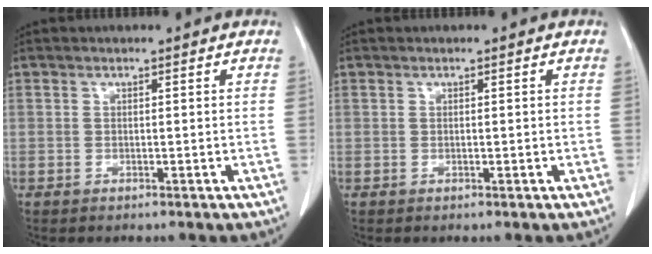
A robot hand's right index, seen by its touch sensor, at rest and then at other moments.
{"total": 0.6, "force": [-0.1, 0.3, 0.5], "torque": [-0.015, 0.000, -0.001]}